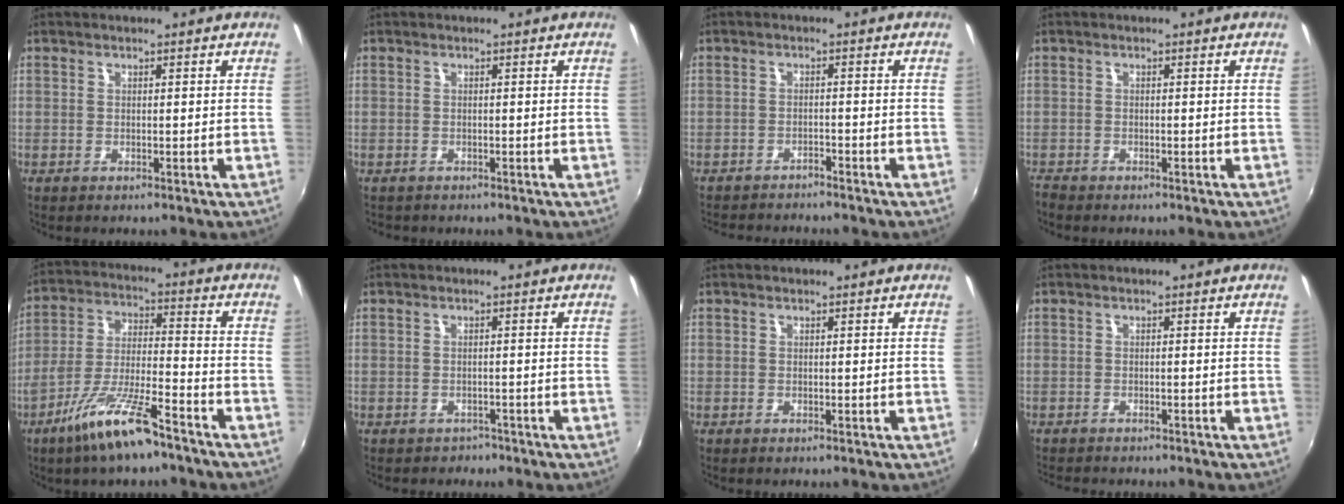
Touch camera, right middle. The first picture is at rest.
{"total": 1.0, "force": [-0.8, 0.6, 0.0], "torque": [-0.003, 0.002, -0.012]}
{"total": 5.7, "force": [-5.4, 1.0, 1.5], "torque": [-0.042, -0.009, -0.081]}
{"total": 1.5, "force": [-1.5, 0.2, 0.2], "torque": [-0.009, -0.009, -0.033]}
{"total": 12.8, "force": [-8.6, 2.2, 9.3], "torque": [-0.191, -0.017, -0.157]}
{"total": 2.2, "force": [-1.7, 1.4, 0.2], "torque": [-0.010, -0.004, -0.022]}
{"total": 0.0}
{"total": 2.9, "force": [-2.7, 0.6, 0.9], "torque": [-0.025, -0.011, -0.043]}